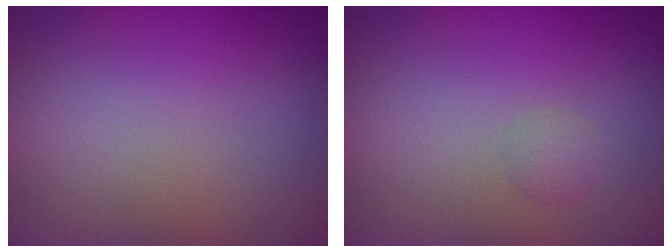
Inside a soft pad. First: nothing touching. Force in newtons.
{"total": 0.9, "press": 0.9, "slide": 0.0}